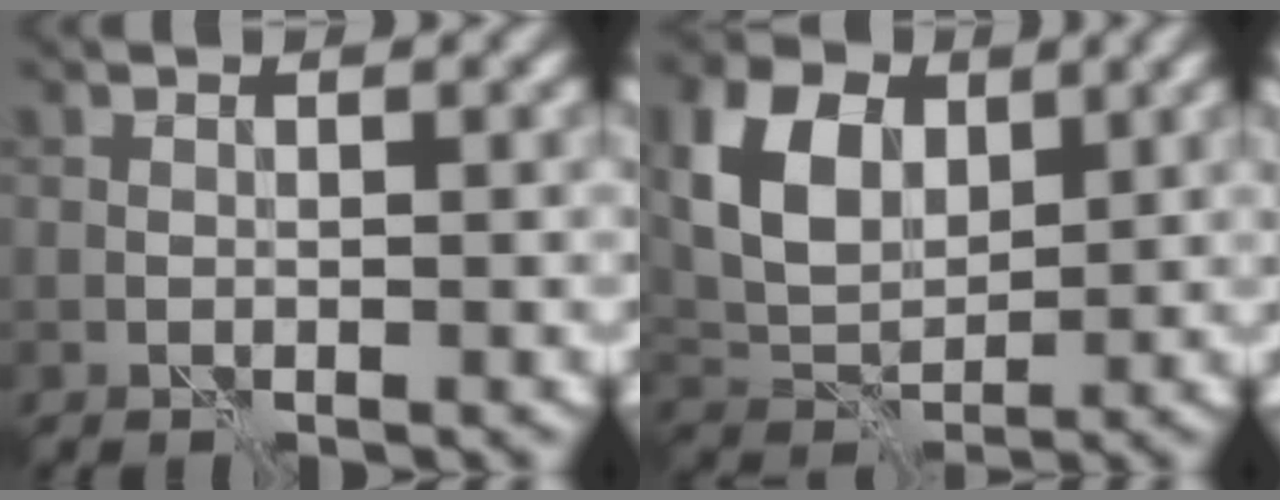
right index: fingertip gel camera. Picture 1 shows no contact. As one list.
[{"total": 6.6, "force": [2.1, 4.6, 4.2], "torque": [-0.090, 0.001, 0.038]}]